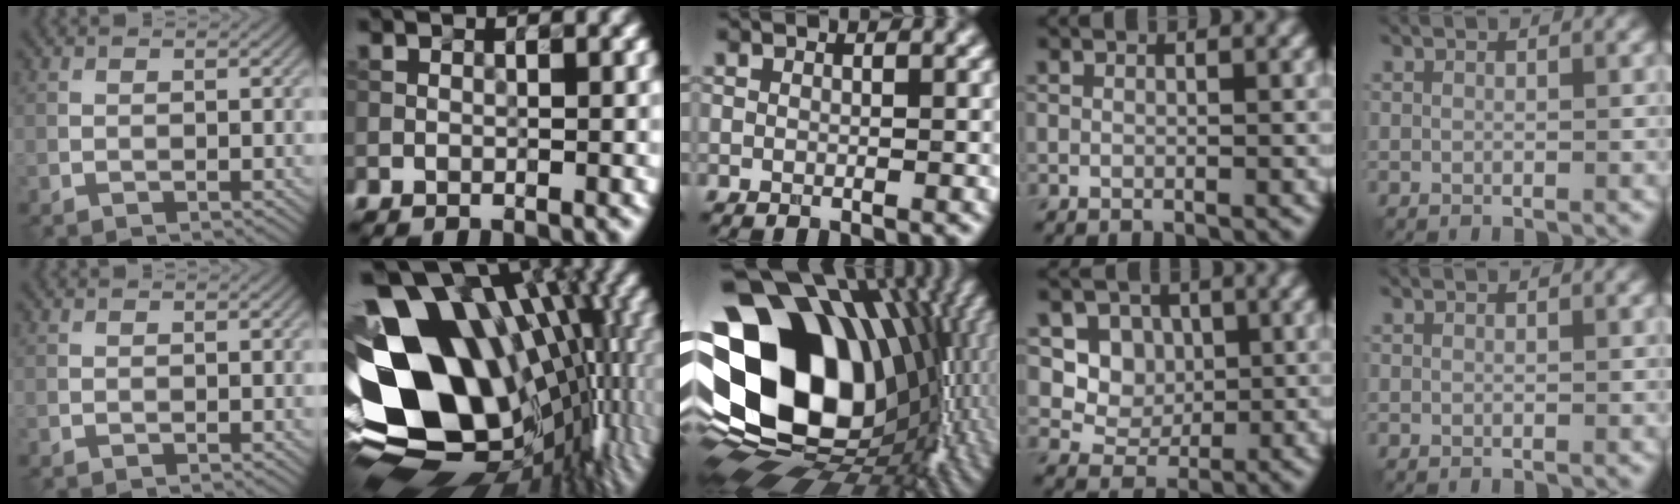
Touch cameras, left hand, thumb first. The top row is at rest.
{"index": {"total": 18.5, "force": [0.7, 12.7, 13.5], "torque": [-0.234, -0.019, 0.039]}, "middle": {"total": 20.6, "force": [1.9, 15.1, 13.8], "torque": [-0.278, -0.038, 0.068]}, "ring": {"total": 4.3, "force": [1.0, 3.7, 1.8], "torque": [-0.033, -0.017, 0.023]}}